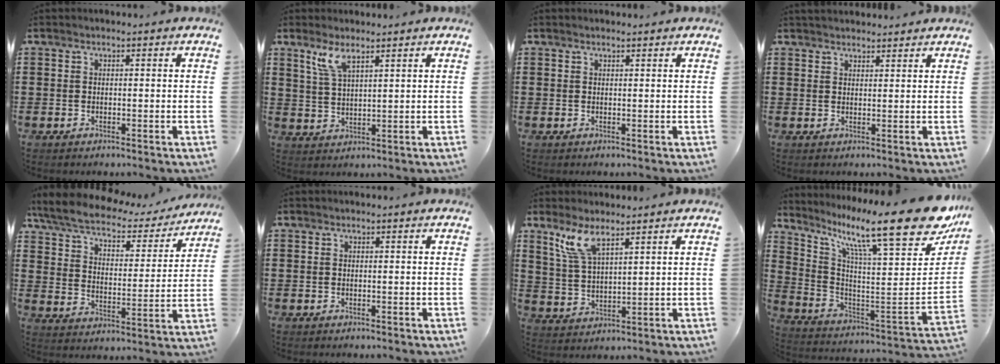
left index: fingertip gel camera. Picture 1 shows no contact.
{"total": 4.7, "force": [3.2, 1.1, 3.3], "torque": [-0.074, 0.003, 0.059]}
{"total": 0.6, "force": [0.5, 0.0, 0.3], "torque": [-0.008, -0.002, 0.010]}
{"total": 1.9, "force": [1.9, 0.2, 0.0], "torque": [-0.004, 0.000, 0.037]}
{"total": 5.4, "force": [4.6, 1.2, 2.6], "torque": [-0.072, -0.032, 0.074]}
{"total": 0.0}
{"total": 6.7, "force": [4.6, 1.7, 4.6], "torque": [-0.104, -0.001, 0.082]}
{"total": 16.3, "force": [11.4, 1.4, 11.6], "torque": [-0.216, -0.091, 0.179]}